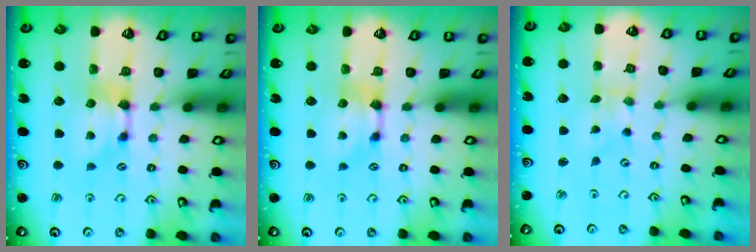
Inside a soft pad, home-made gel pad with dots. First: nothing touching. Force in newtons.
{"total": 0.0}
{"total": 4.8, "press": 4.8, "slide": 0.7}